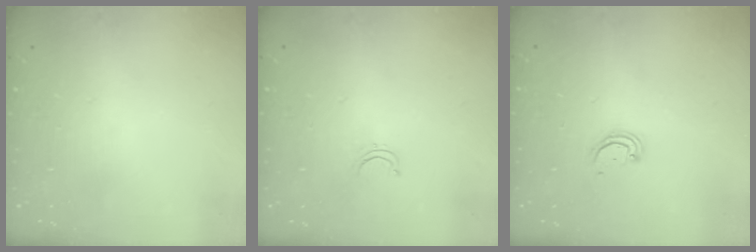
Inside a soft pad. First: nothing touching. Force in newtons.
{"total": 2.8, "press": 2.8, "slide": 0.2}
{"total": 2.4, "press": 2.4, "slide": 0.2}